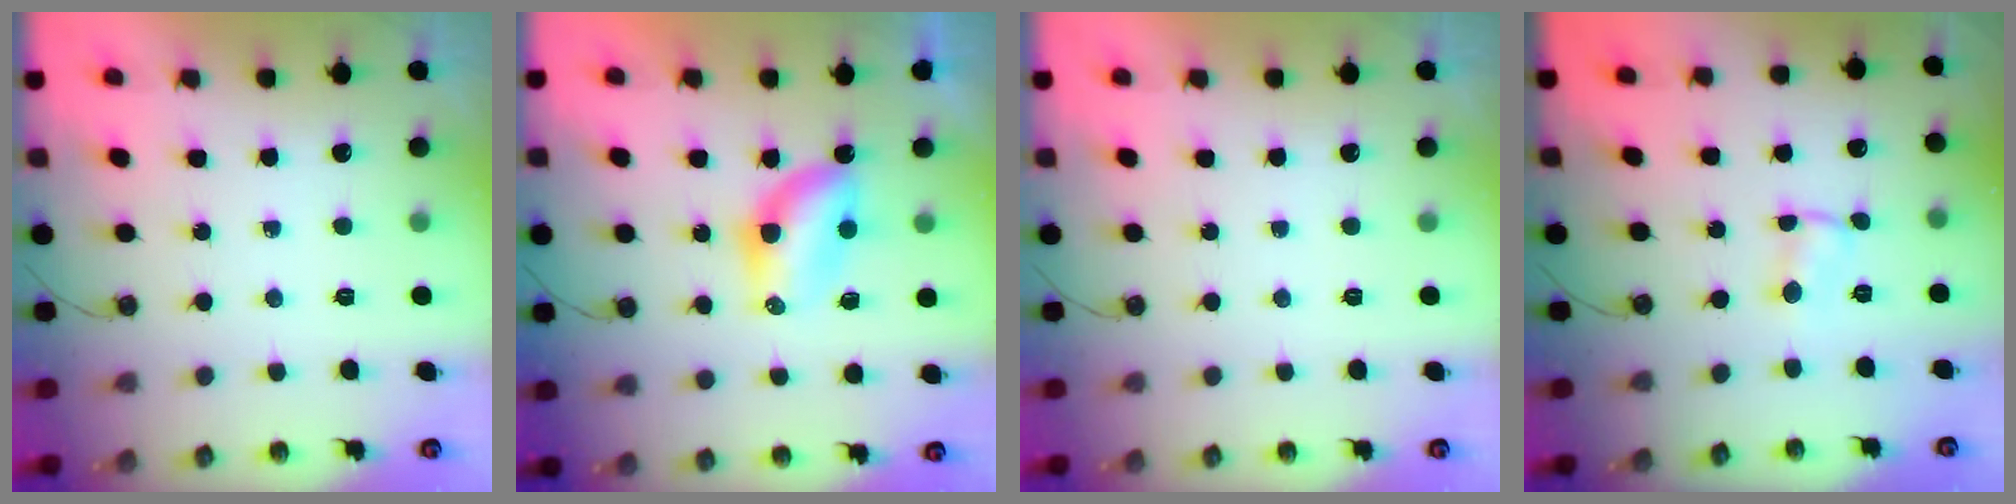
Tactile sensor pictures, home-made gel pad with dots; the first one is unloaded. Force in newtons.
{"total": 8.2, "press": 7.4, "slide": 3.6}
{"total": 0.0}
{"total": 1.1, "press": 1.1, "slide": 0.2}